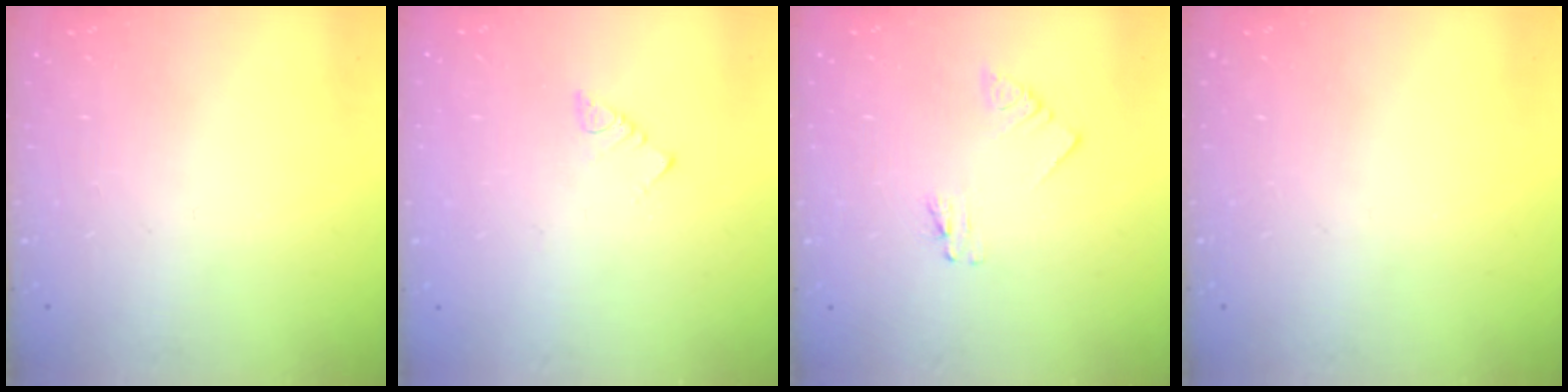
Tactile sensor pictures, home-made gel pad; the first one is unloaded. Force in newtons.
{"total": 2.5, "press": 2.5, "slide": 0.4}
{"total": 1.1, "press": 1.0, "slide": 0.1}
{"total": 0.0}